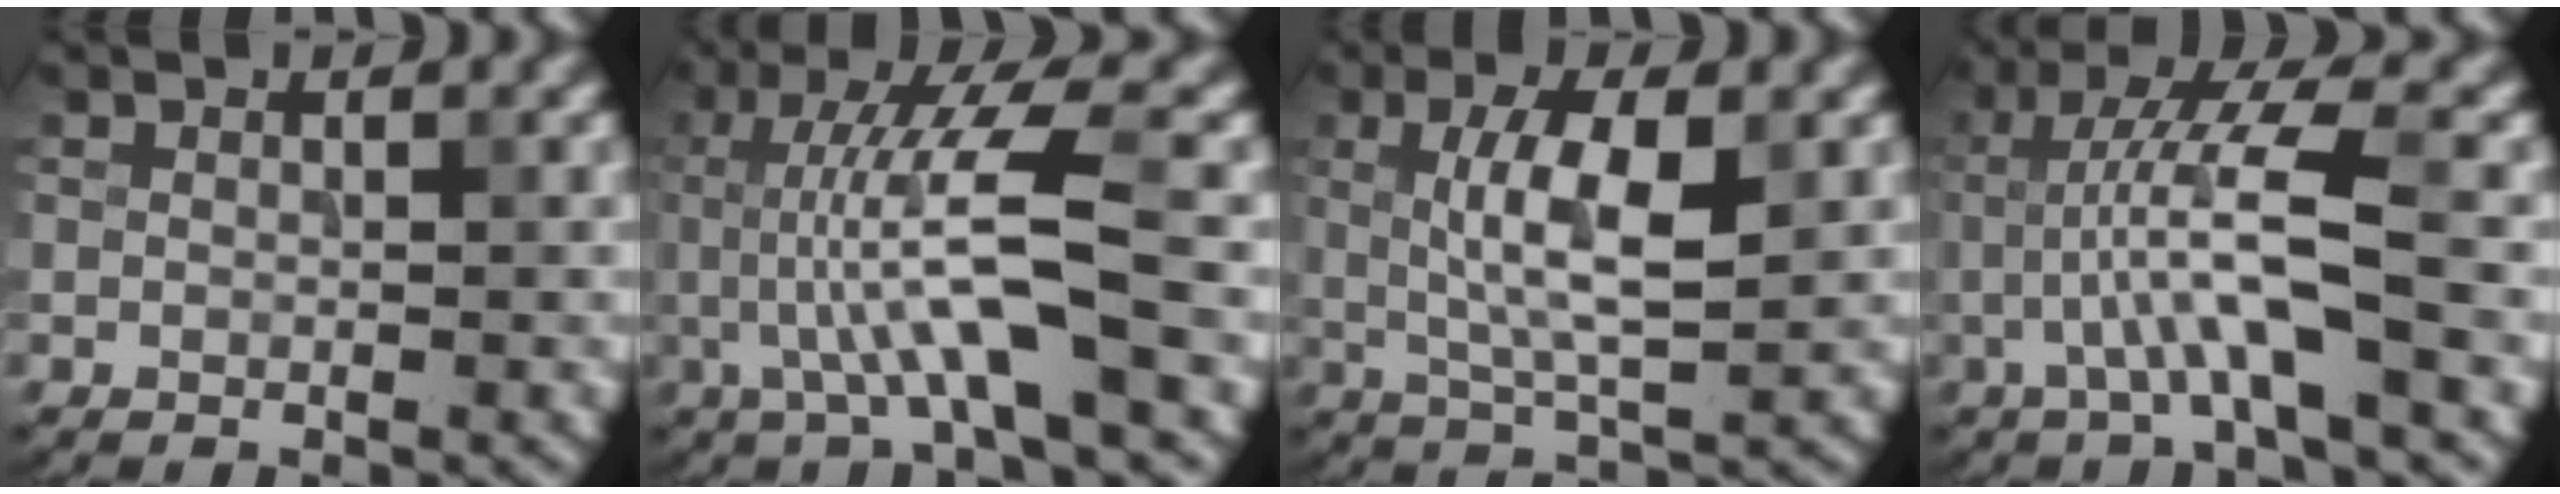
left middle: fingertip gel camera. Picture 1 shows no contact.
{"total": 7.4, "force": [-0.6, 1.2, 7.2], "torque": [-0.133, 0.007, -0.010]}
{"total": 5.9, "force": [0.9, 1.6, 5.6], "torque": [-0.107, 0.004, 0.015]}
{"total": 6.1, "force": [-1.1, 0.6, 5.9], "torque": [-0.117, 0.019, -0.022]}